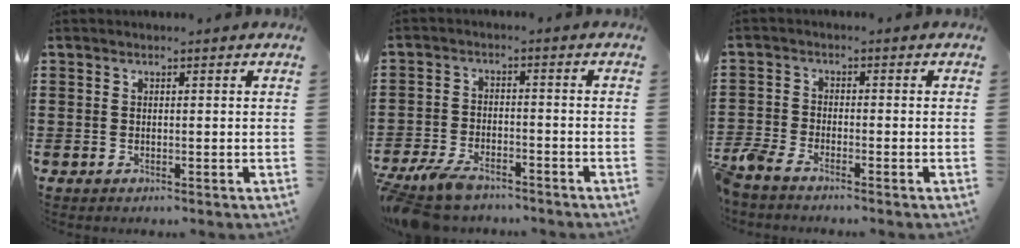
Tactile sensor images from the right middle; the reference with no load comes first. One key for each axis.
{"total": 5.5, "fx": -4.8, "fy": 1.5, "fz": 2.1, "tx": -0.063, "ty": -0.007, "tz": -0.098}
{"total": 3.1, "fx": -2.8, "fy": 0.5, "fz": 1.2, "tx": -0.059, "ty": -0.012, "tz": -0.067}